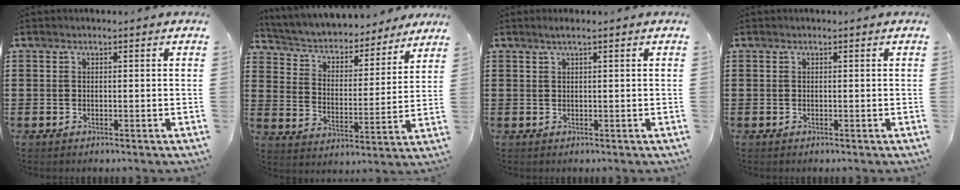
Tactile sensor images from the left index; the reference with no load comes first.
{"total": 4.0, "force": [3.7, 1.2, 1.1], "torque": [-0.042, -0.026, 0.055]}
{"total": 1.3, "force": [0.6, 0.0, 1.1], "torque": [-0.021, -0.001, 0.011]}
{"total": 0.0}